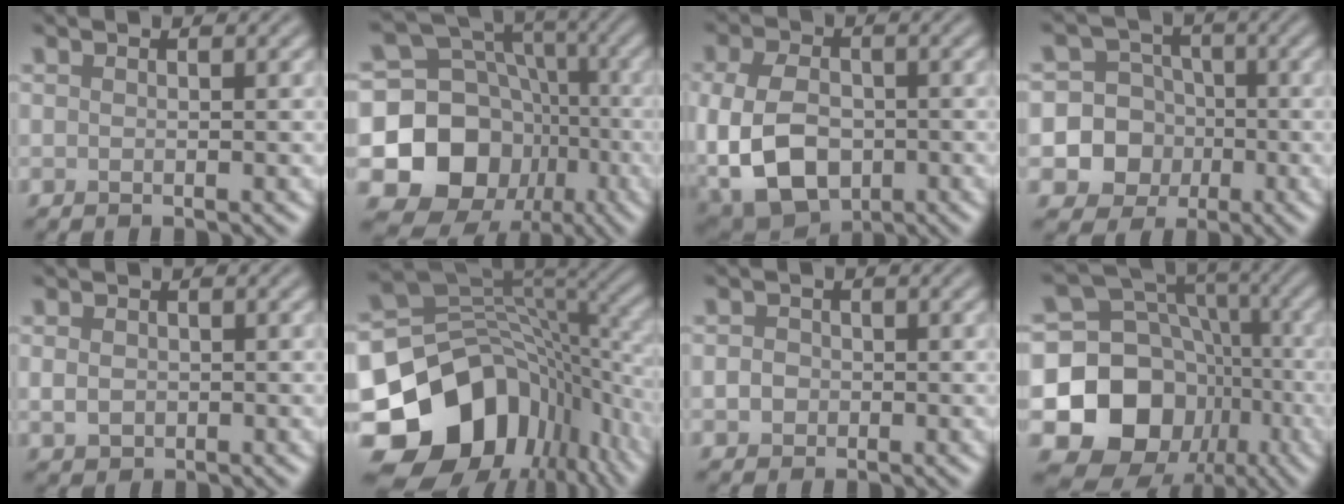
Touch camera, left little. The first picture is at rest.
{"total": 12.8, "force": [-3.4, 11.1, 5.3], "torque": [-0.101, -0.005, -0.084]}
{"total": 9.9, "force": [-2.3, 6.8, 6.9], "torque": [-0.162, -0.024, -0.038]}
{"total": 11.7, "force": [-2.7, 11.2, 2.1], "torque": [-0.064, 0.001, -0.064]}
{"total": 1.6, "force": [-0.1, 1.3, 0.9], "torque": [-0.020, -0.003, -0.001]}
{"total": 15.6, "force": [-6.6, 11.2, 8.7], "torque": [-0.175, -0.015, -0.108]}
{"total": 1.5, "force": [-0.3, 1.3, 0.5], "torque": [-0.003, -0.002, -0.009]}
{"total": 14.2, "force": [-4.3, 12.2, 5.9], "torque": [-0.117, 0.001, -0.095]}